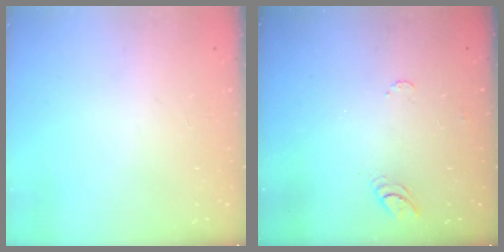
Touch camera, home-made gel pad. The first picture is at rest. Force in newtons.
{"total": 6.3, "press": 6.3, "slide": 0.6}